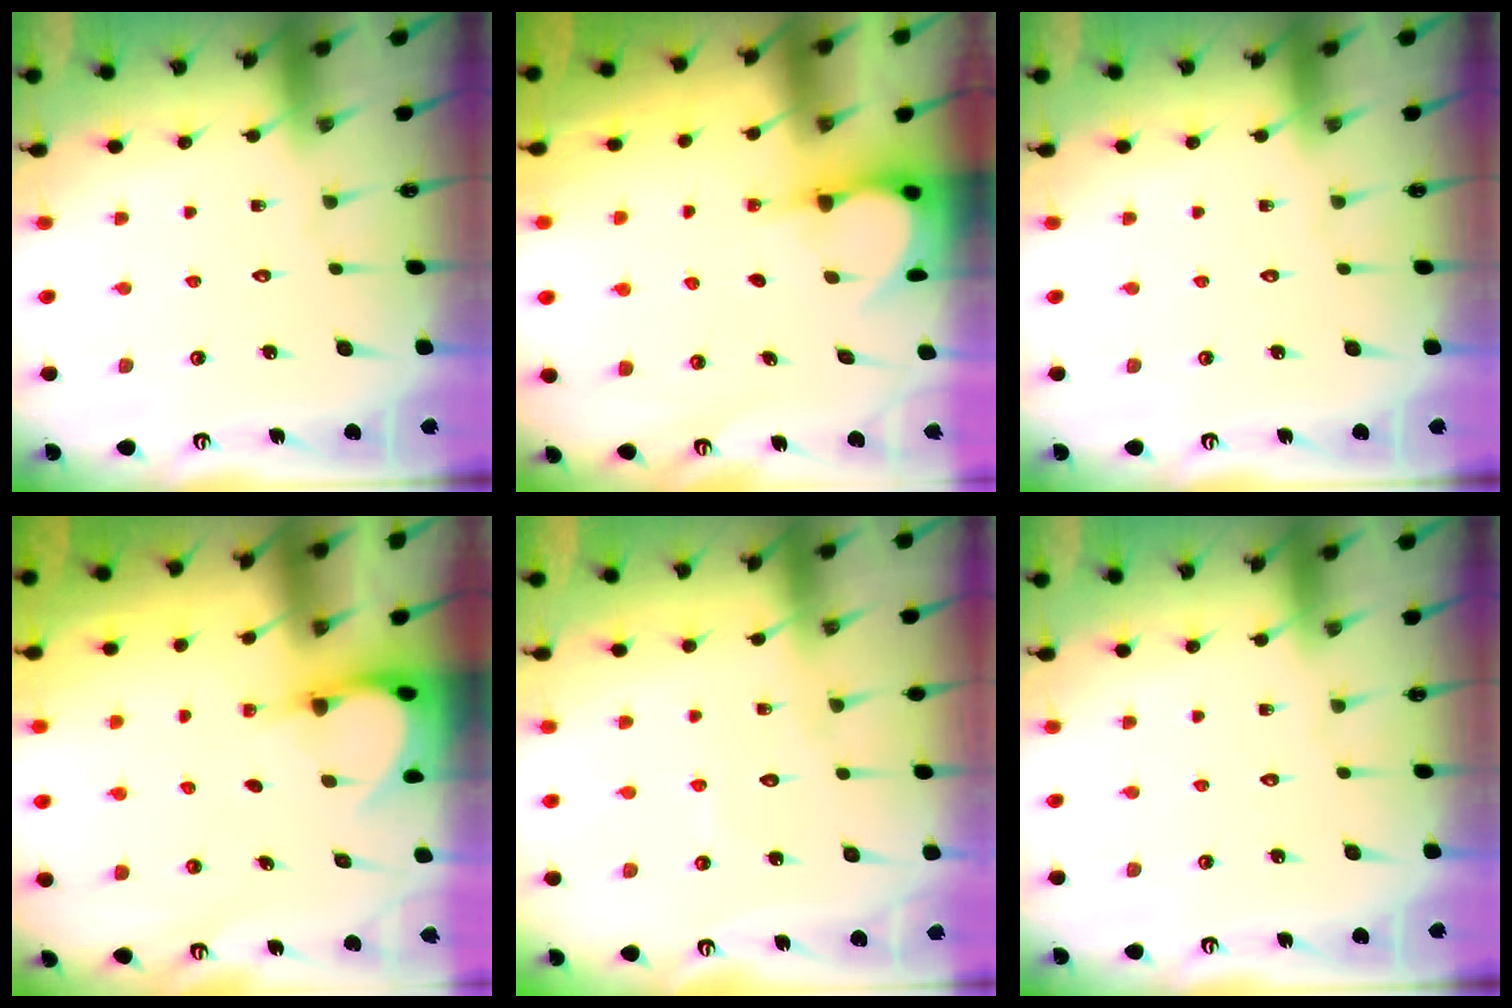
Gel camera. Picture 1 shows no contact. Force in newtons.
{"total": 3.9, "press": 3.9, "slide": 0.4}
{"total": 0.0}
{"total": 3.7, "press": 3.7, "slide": 0.3}
{"total": 4.5, "press": 4.5, "slide": 0.5}
{"total": 0.0}